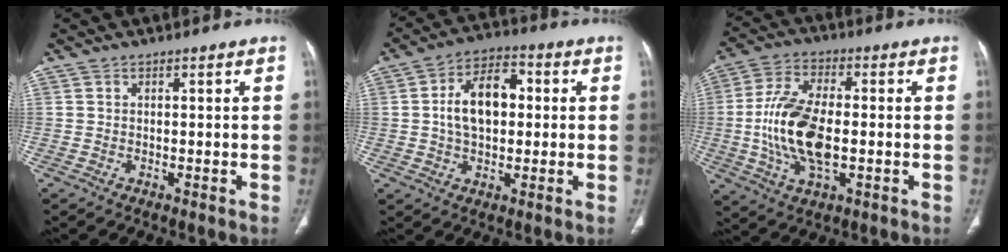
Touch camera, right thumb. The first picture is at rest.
{"total": 11.5, "force": [1.0, 7.2, 8.9], "torque": [-0.140, 0.023, 0.012]}
{"total": 15.1, "force": [-1.6, 7.4, 13.0], "torque": [-0.264, 0.009, -0.029]}